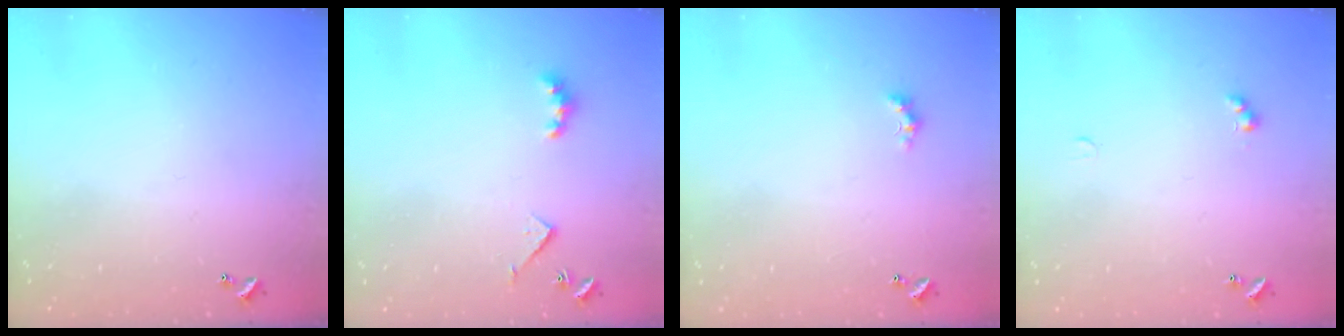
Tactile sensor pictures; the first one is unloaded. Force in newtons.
{"total": 4.5, "press": 4.5, "slide": 0.8}
{"total": 0.8, "press": 0.6, "slide": 0.6}
{"total": 1.8, "press": 1.8, "slide": 0.4}